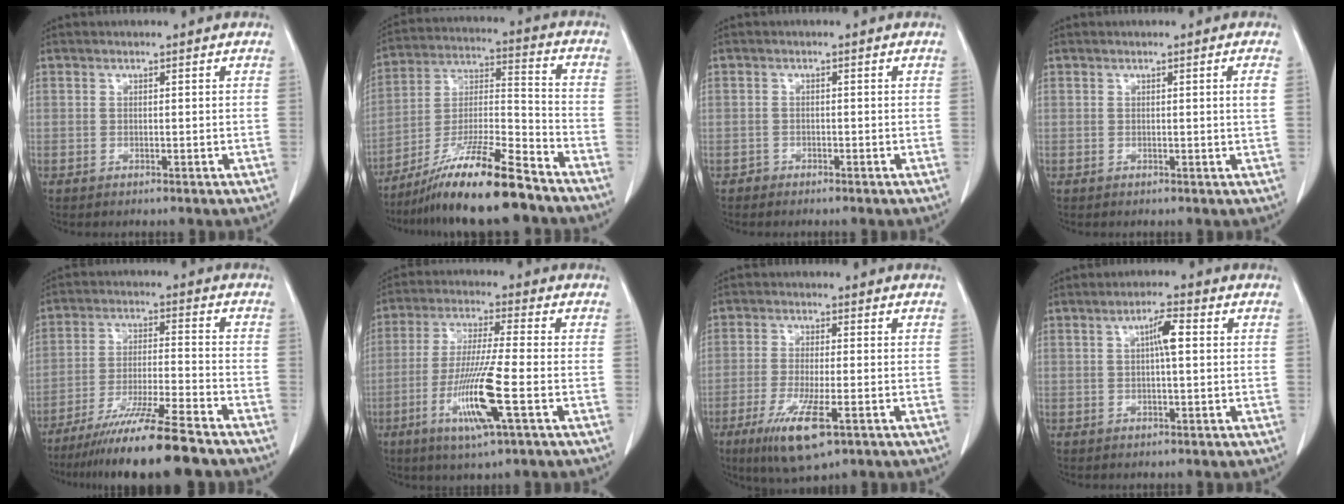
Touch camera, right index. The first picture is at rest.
{"total": 15.9, "force": [-12.2, 0.7, 10.2], "torque": [-0.198, -0.019, -0.218]}
{"total": 1.1, "force": [-0.8, 0.7, -0.2], "torque": [-0.003, 0.004, -0.020]}
{"total": 1.3, "force": [0.2, -0.4, 1.2], "torque": [-0.017, -0.002, 0.004]}
{"total": 14.2, "force": [-11.4, -0.6, 8.5], "torque": [-0.145, -0.040, -0.188]}
{"total": 11.7, "force": [-3.9, -0.2, 11.0], "torque": [-0.220, -0.021, -0.077]}
{"total": 9.2, "force": [-4.6, 1.6, 7.8], "torque": [-0.151, -0.026, -0.075]}
{"total": 3.8, "force": [0.7, 0.4, 3.7], "torque": [-0.064, 0.008, 0.009]}